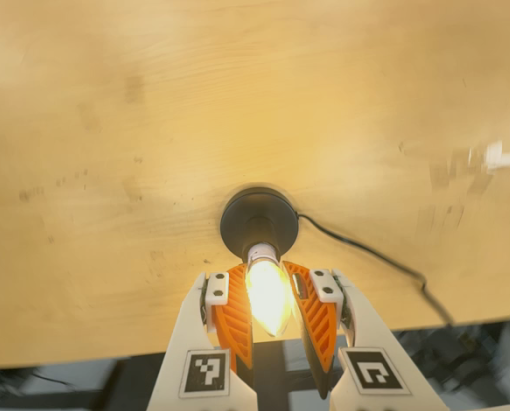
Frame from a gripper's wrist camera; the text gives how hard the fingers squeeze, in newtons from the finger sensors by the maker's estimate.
{"total": 13.9, "left": 14.1, "right": 13.6}